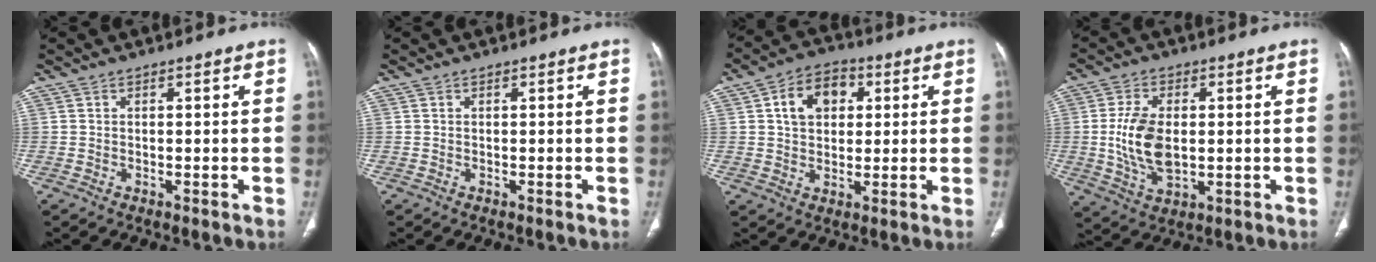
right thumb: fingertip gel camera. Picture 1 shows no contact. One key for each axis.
{"total": 0.0}
{"total": 9.3, "fx": 2.5, "fy": 6.8, "fz": 5.9, "tx": -0.070, "ty": 0.006, "tz": 0.035}
{"total": 10.8, "fx": 0.0, "fy": 6.3, "fz": 8.7, "tx": -0.169, "ty": -0.006, "tz": 0.008}